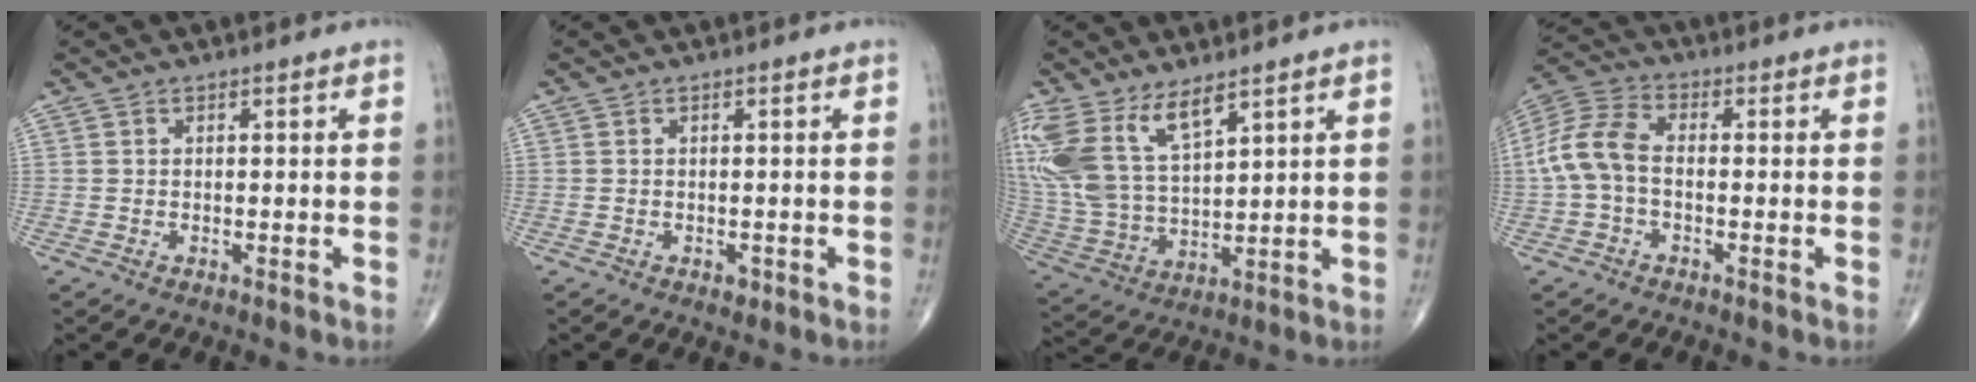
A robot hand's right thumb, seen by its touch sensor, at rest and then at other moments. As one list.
[{"total": 0.9, "force": [-0.4, 0.7, 0.5], "torque": [-0.004, 0.001, -0.004]}, {"total": 15.5, "force": [8.9, 6.7, 10.8], "torque": [-0.236, -0.034, 0.192]}, {"total": 9.1, "force": [-0.9, 5.5, 7.2], "torque": [-0.157, 0.028, -0.030]}]